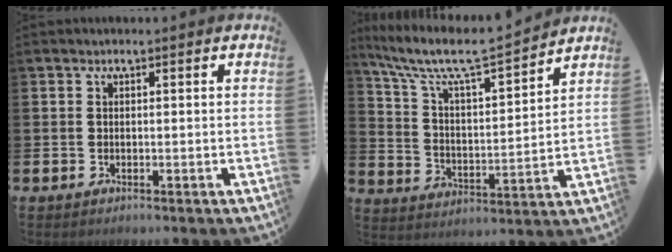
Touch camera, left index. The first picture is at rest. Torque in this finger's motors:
{"motor_torque": [0.88, -1.26, 0.55, 0.21]}